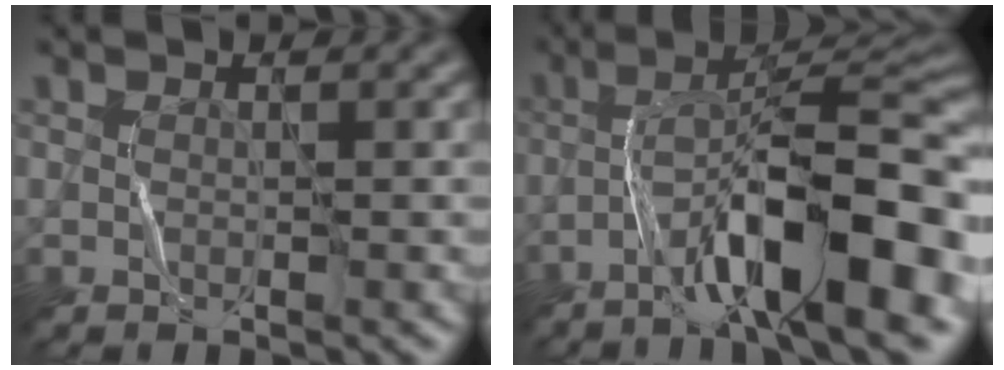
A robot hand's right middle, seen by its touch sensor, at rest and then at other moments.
{"total": 12.3, "force": [-5.8, 3.0, 10.4], "torque": [-0.162, 0.026, -0.086]}